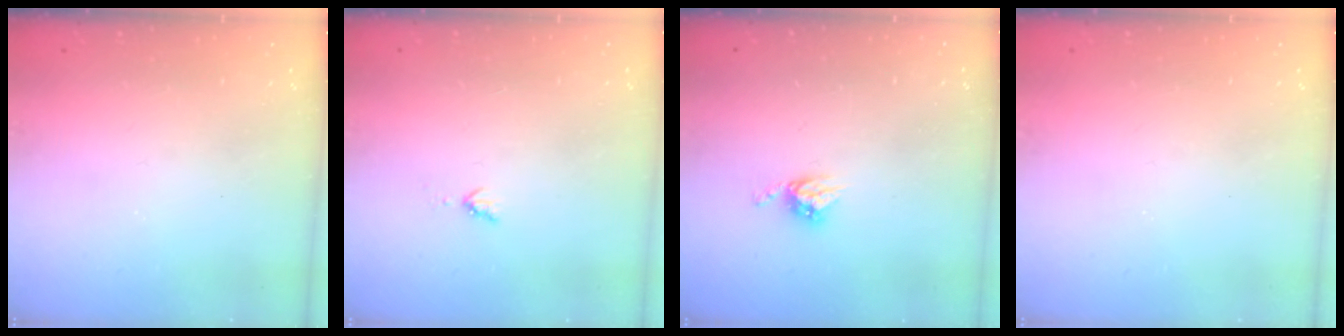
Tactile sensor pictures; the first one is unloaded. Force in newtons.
{"total": 2.8, "press": 2.8, "slide": 0.4}
{"total": 4.9, "press": 4.8, "slide": 0.2}
{"total": 0.0}